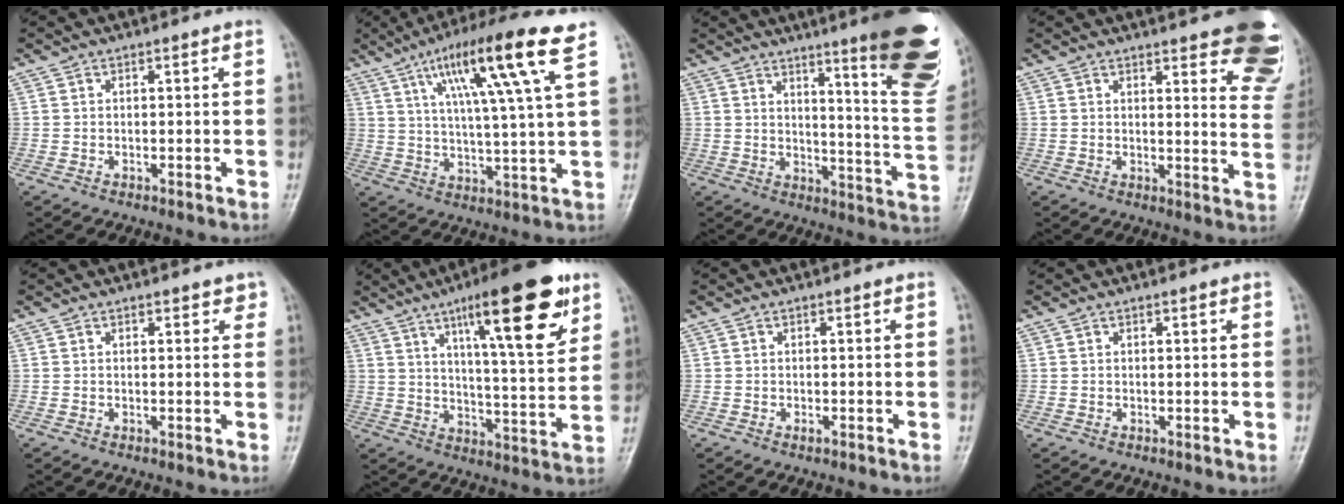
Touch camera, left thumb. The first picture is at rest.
{"total": 15.9, "force": [7.6, 0.7, 14.0], "torque": [-0.239, -0.015, 0.124]}
{"total": 22.7, "force": [13.3, 3.3, 18.1], "torque": [-0.205, -0.079, 0.171]}
{"total": 18.4, "force": [12.5, 5.4, 12.3], "torque": [-0.116, -0.065, 0.129]}
{"total": 1.8, "force": [1.3, 1.0, 0.8], "torque": [0.007, -0.005, 0.009]}
{"total": 20.3, "force": [10.9, 4.6, 16.5], "torque": [-0.217, -0.044, 0.166]}
{"total": 0.5, "force": [-0.1, 0.3, 0.4], "torque": [-0.007, -0.002, -0.003]}
{"total": 0.6, "force": [0.5, 0.2, 0.3], "torque": [-0.006, -0.002, 0.005]}